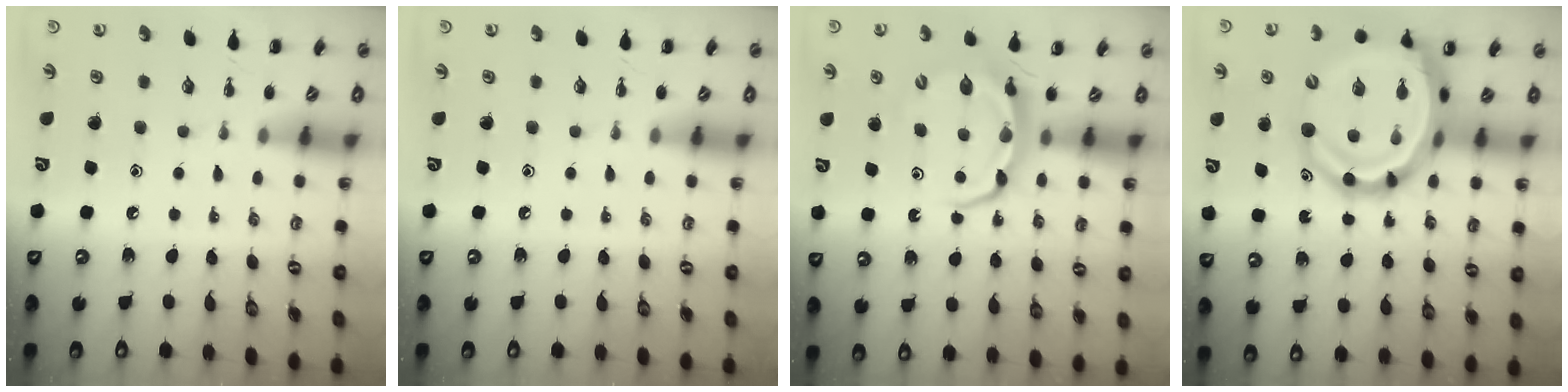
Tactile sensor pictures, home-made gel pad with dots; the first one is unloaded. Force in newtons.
{"total": 0.0}
{"total": 6.2, "press": 6.2, "slide": 0.3}
{"total": 19.9, "press": 19.2, "slide": 5.2}